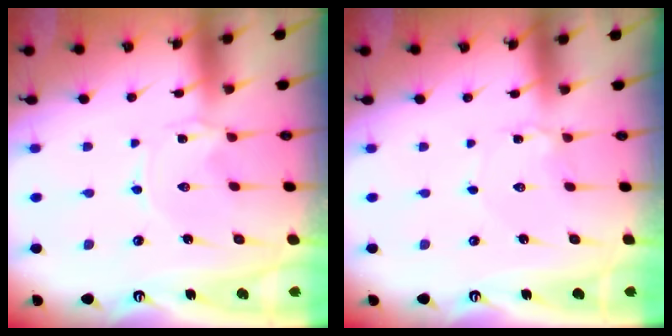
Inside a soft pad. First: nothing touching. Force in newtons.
{"total": 1.9, "press": 1.9, "slide": 0.2}